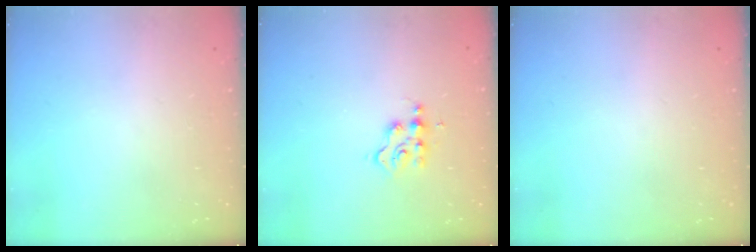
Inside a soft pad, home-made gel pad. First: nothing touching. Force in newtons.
{"total": 2.6, "press": 2.5, "slide": 0.7}
{"total": 0.0}